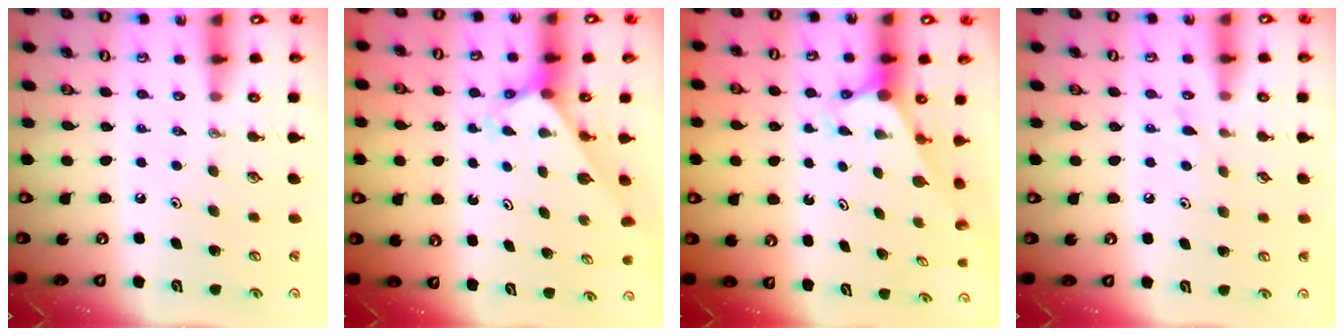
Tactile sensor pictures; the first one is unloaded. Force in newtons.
{"total": 2.7, "press": 2.7, "slide": 0.1}
{"total": 2.8, "press": 2.8, "slide": 0.0}
{"total": 5.6, "press": 5.6, "slide": 0.6}